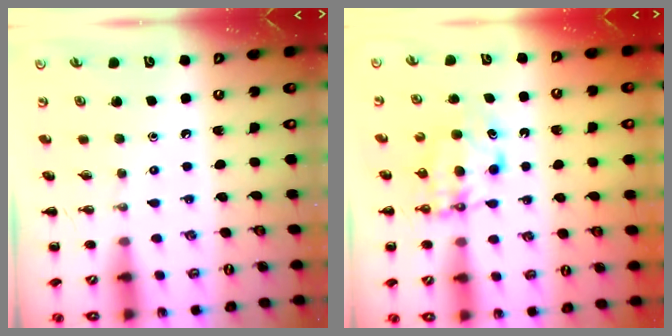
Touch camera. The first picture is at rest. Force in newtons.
{"total": 6.0, "press": 5.9, "slide": 0.7}